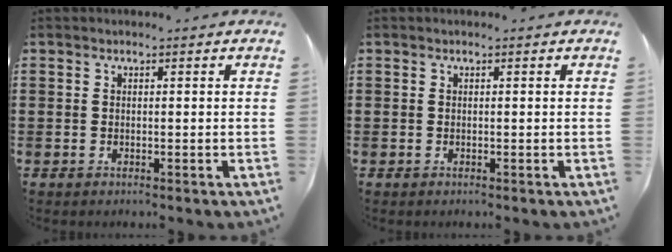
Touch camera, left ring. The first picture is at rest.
{"total": 0.0}